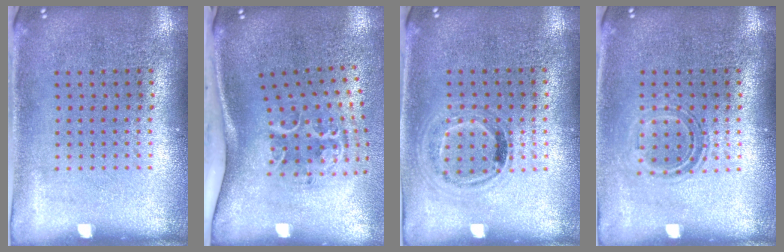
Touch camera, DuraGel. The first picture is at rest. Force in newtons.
{"total": 2.1, "press": 1.3, "slide": 1.6}
{"total": 1.0, "press": 0.9, "slide": 0.5}
{"total": 1.1, "press": 0.9, "slide": 0.7}